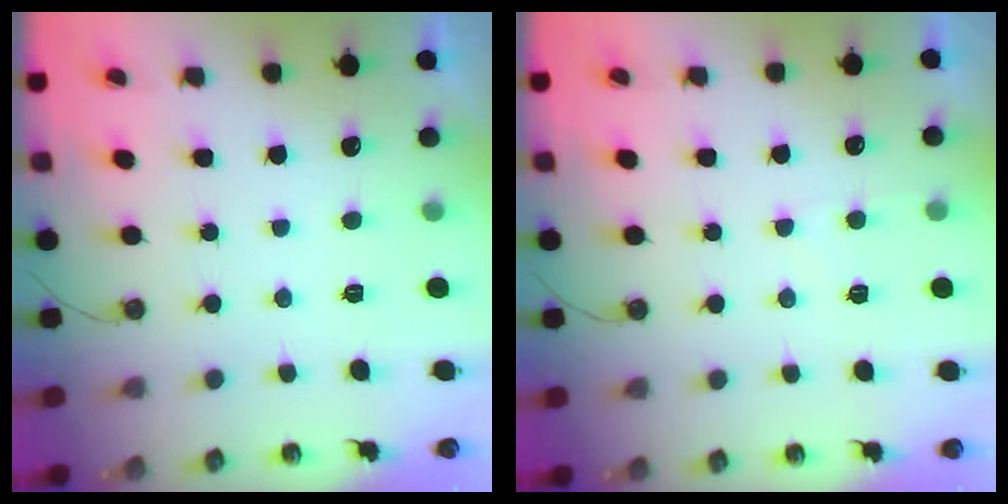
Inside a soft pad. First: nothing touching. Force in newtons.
{"total": 3.9, "press": 3.9, "slide": 0.5}